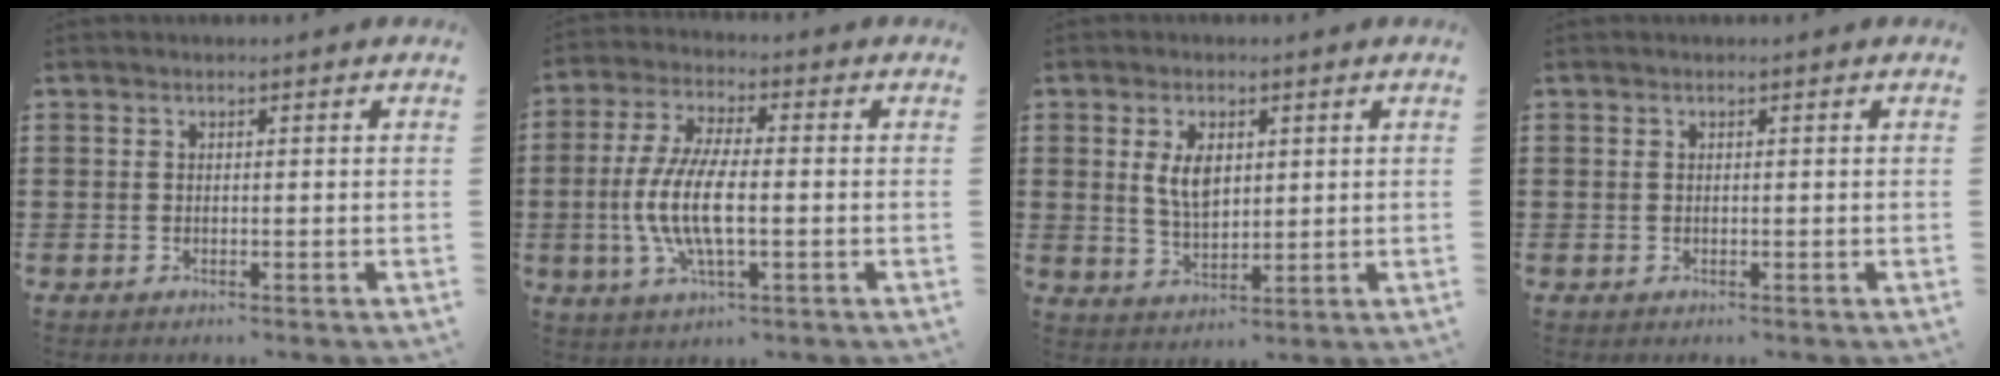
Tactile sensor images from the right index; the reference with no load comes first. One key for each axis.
{"total": 9.3, "fx": -1.9, "fy": 2.9, "fz": 8.6, "tx": -0.193, "ty": -0.013, "tz": -0.042}
{"total": 5.0, "fx": 1.4, "fy": 2.7, "fz": 4.0, "tx": -0.078, "ty": 0.006, "tz": 0.022}
{"total": 0.0}